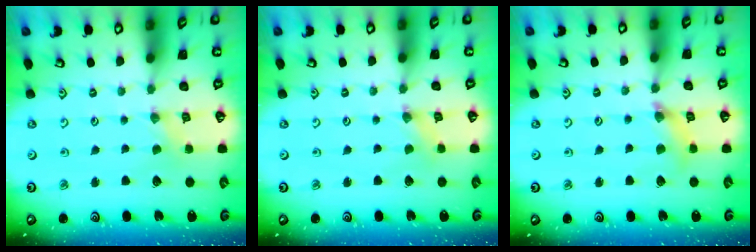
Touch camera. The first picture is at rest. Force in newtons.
{"total": 0.0}
{"total": 5.8, "press": 5.8, "slide": 0.5}